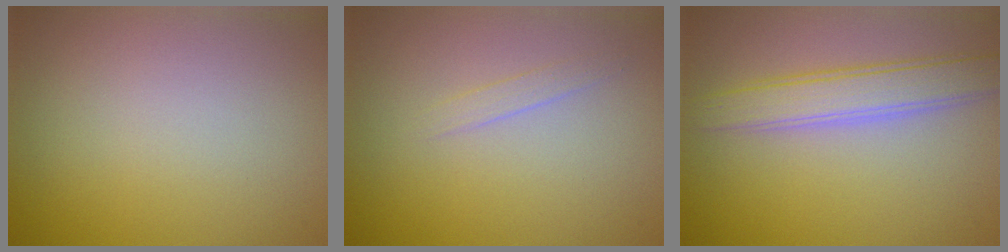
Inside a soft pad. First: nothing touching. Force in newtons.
{"total": 0.9, "press": 0.9, "slide": 0.1}
{"total": 3.9, "press": 3.9, "slide": 0.1}